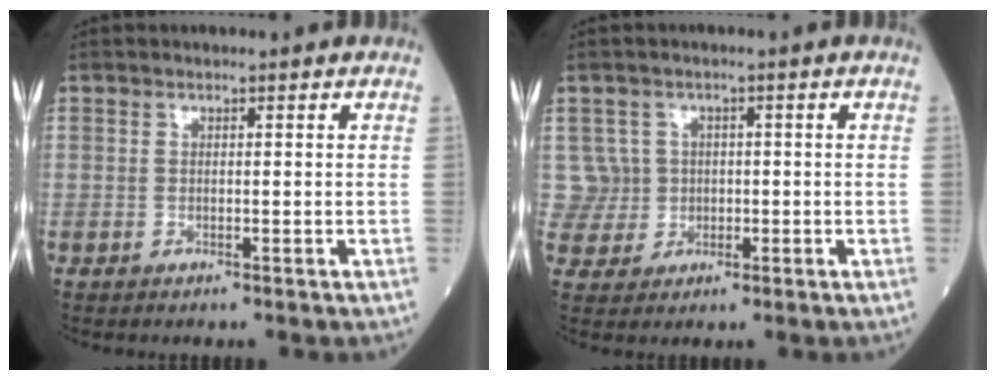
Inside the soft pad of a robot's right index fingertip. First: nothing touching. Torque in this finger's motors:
{"motor_torque": [-0.26, 0.16, -0.11, -0.05]}